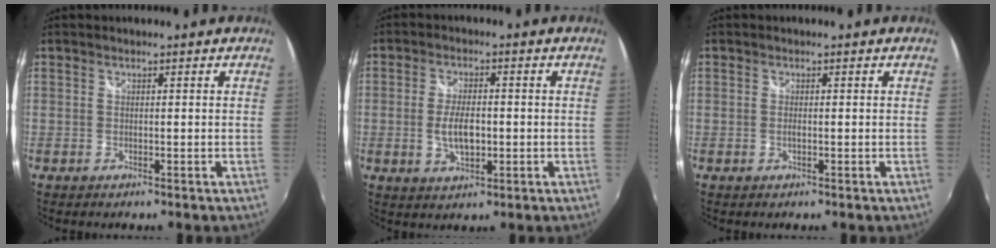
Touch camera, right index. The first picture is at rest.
{"total": 6.3, "force": [-0.9, 2.9, 5.6], "torque": [-0.110, -0.004, -0.014]}
{"total": 1.0, "force": [-0.1, 0.2, 0.9], "torque": [-0.019, -0.001, -0.004]}